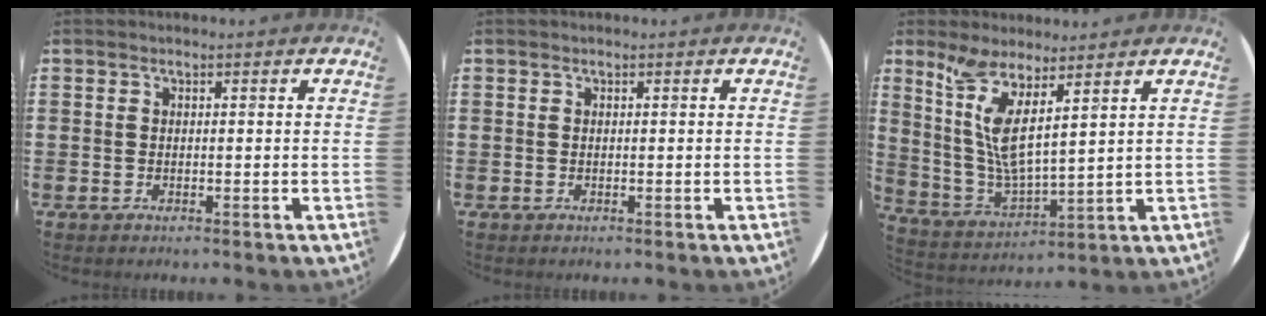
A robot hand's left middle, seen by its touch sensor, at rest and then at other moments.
{"total": 0.0}
{"total": 6.8, "force": [4.3, 1.0, 5.1], "torque": [-0.123, -0.035, 0.072]}